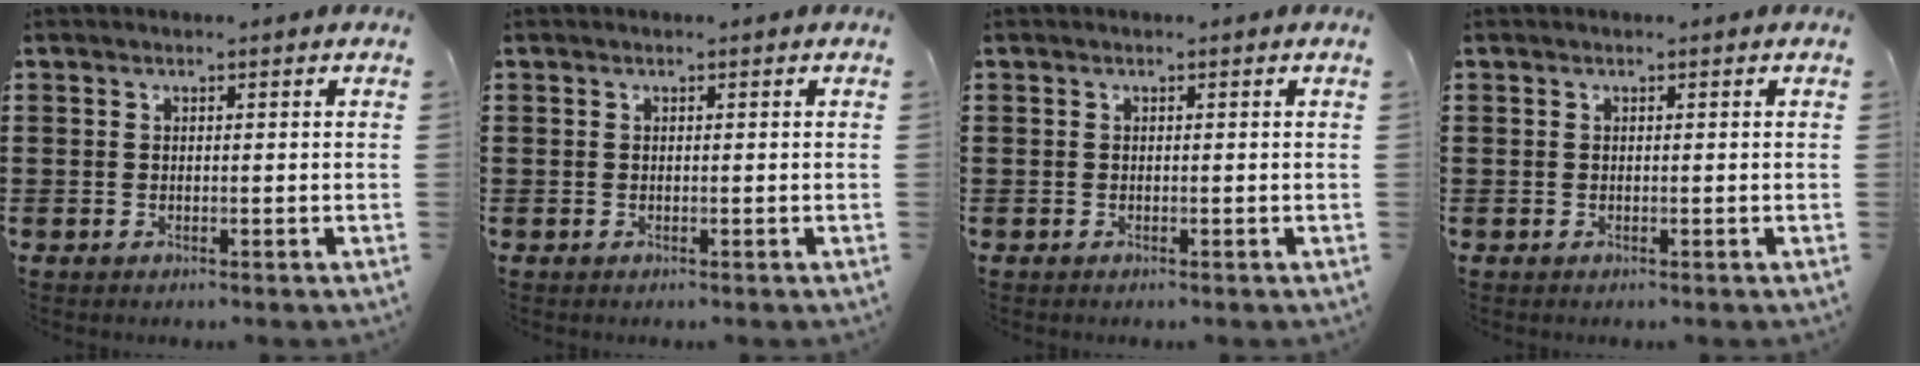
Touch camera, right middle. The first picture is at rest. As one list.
[{"total": 0.0}, {"total": 0.0}, {"total": 0.0}]